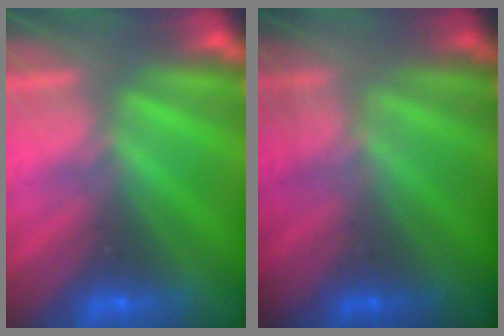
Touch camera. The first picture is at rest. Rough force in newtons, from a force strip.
{"total": 1.9}